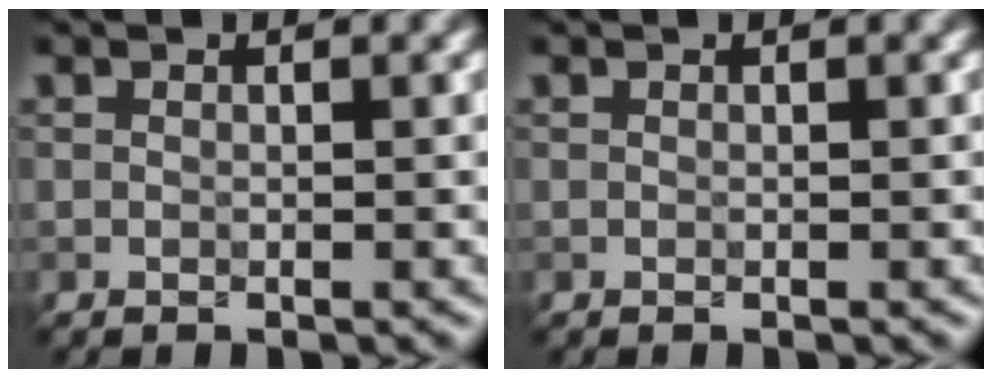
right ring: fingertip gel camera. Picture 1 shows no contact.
{"total": 0.0}